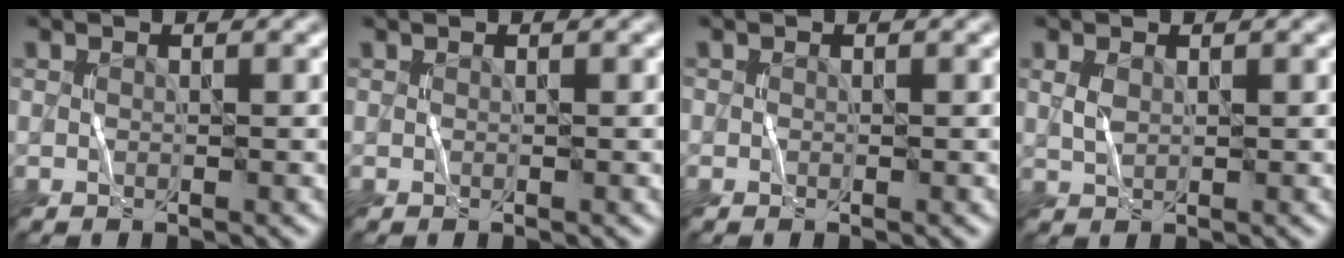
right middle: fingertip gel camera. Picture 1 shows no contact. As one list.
[{"total": 0.0}, {"total": 0.0}, {"total": 1.3, "force": [0.5, 0.8, 0.8], "torque": [-0.024, 0.000, 0.014]}]